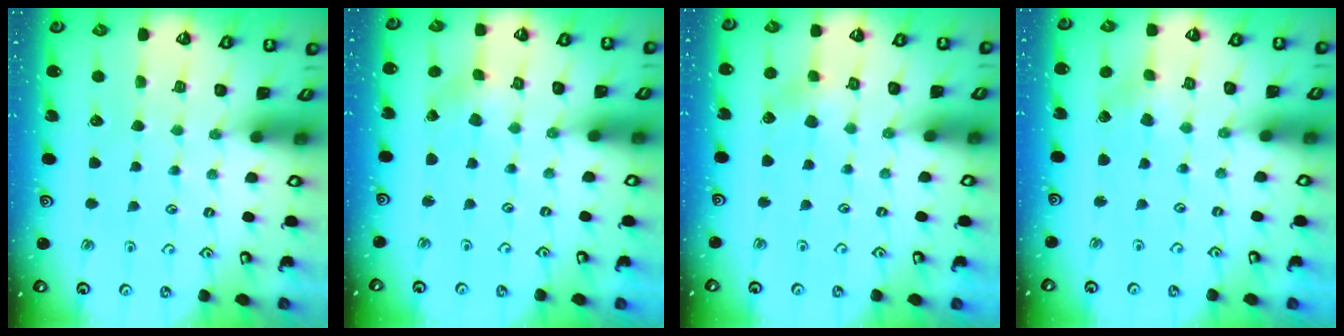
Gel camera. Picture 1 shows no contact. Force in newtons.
{"total": 0.9, "press": 0.9, "slide": 0.1}
{"total": 4.2, "press": 4.2, "slide": 0.5}
{"total": 2.5, "press": 2.4, "slide": 0.3}